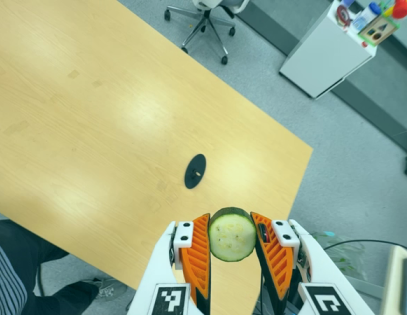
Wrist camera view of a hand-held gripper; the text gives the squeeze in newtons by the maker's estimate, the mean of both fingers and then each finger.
{"total": 10.5, "left": 9.9, "right": 11.1}